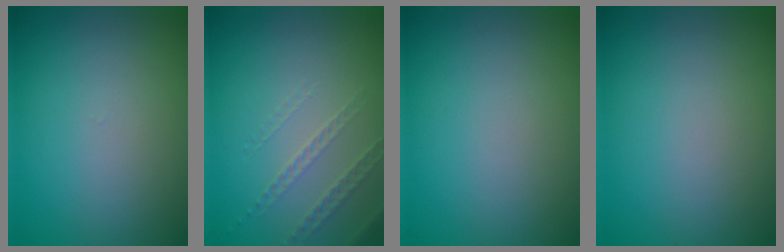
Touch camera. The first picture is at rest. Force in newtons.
{"total": 1.3, "press": 0.9, "slide": 0.9}
{"total": 0.0}
{"total": 0.0}